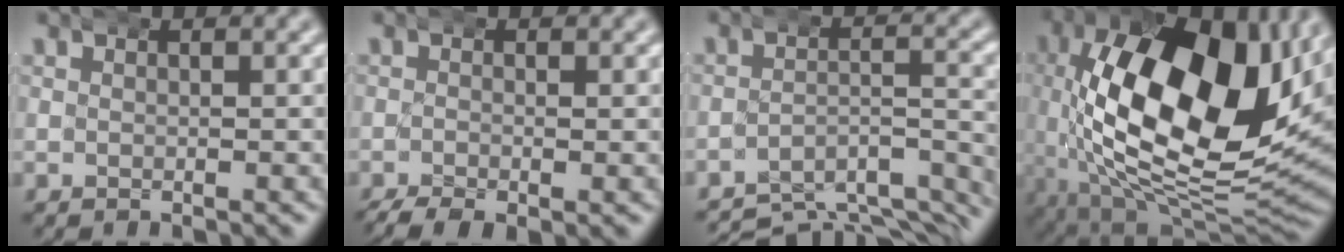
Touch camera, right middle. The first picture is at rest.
{"total": 3.3, "force": [-2.5, 1.1, 1.8], "torque": [-0.039, -0.017, -0.034]}
{"total": 10.7, "force": [-9.4, 3.1, 3.9], "torque": [-0.045, -0.027, -0.144]}
{"total": 22.7, "force": [1.4, 12.8, 18.6], "torque": [-0.306, -0.028, 0.034]}